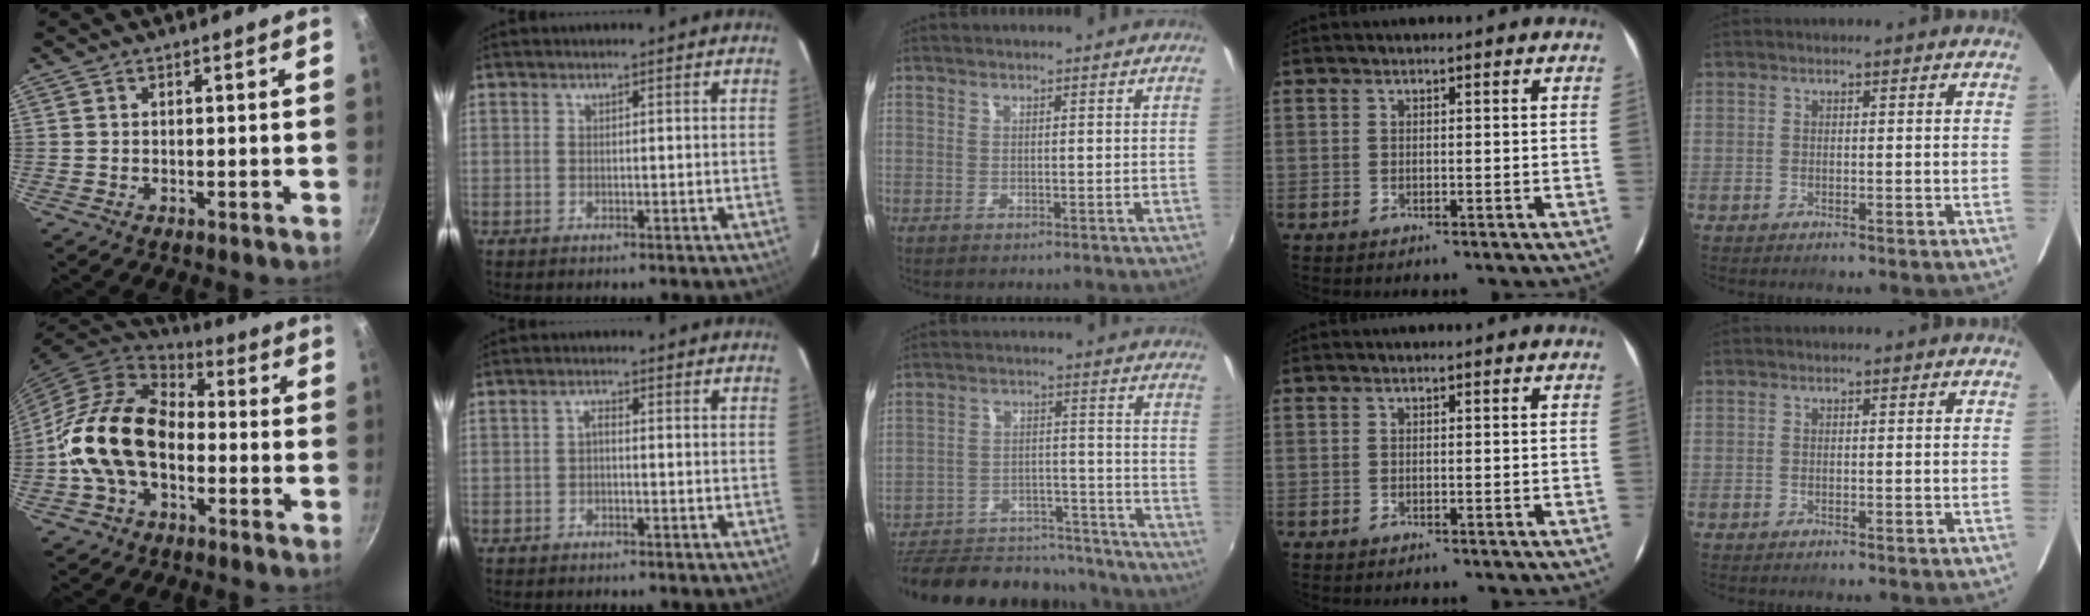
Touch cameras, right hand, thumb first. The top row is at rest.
{"thumb": {"total": 16.8, "force": [-2.7, 11.8, 11.6], "torque": [-0.185, 0.041, -0.062]}, "index": {"total": 1.2, "force": [-0.7, 0.6, 0.7], "torque": [-0.014, 0.005, -0.014]}, "middle": {"total": 21.7, "force": [-18.8, 8.5, 6.8], "torque": [-0.142, 0.034, -0.243]}}